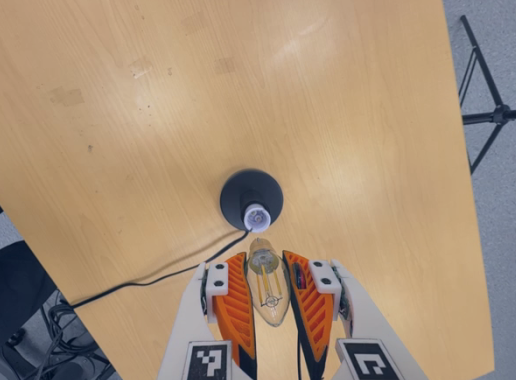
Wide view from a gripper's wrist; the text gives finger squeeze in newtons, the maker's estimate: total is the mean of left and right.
{"total": 22.1, "left": 24.3, "right": 19.9}